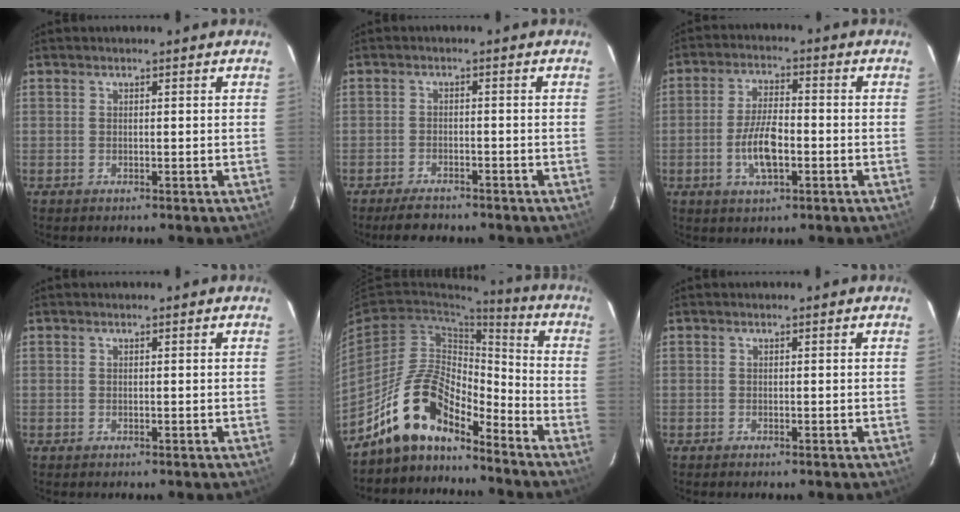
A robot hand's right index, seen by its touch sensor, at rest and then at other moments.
{"total": 4.7, "force": [-4.1, 1.6, 1.7], "torque": [-0.048, 0.001, -0.065]}
{"total": 8.0, "force": [-2.4, 3.2, 7.0], "torque": [-0.140, 0.000, -0.043]}
{"total": 0.0}
{"total": 14.1, "force": [-11.3, 5.0, 6.9], "torque": [-0.142, 0.015, -0.214]}
{"total": 0.0}